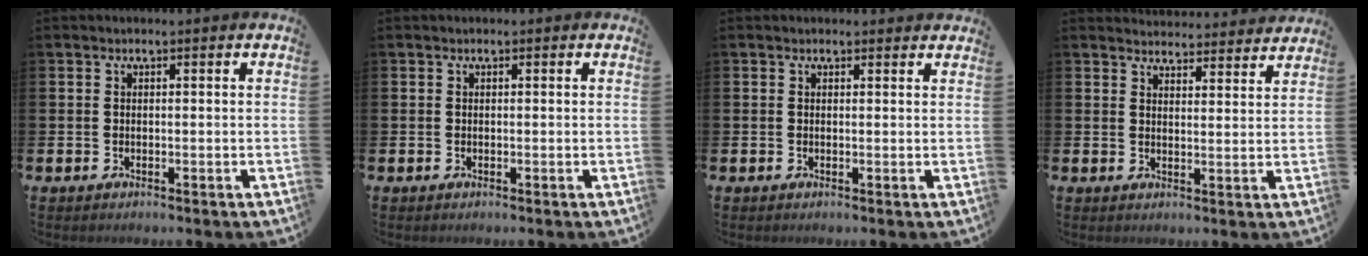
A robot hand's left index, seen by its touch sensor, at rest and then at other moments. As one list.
[{"total": 0.0}, {"total": 0.8, "force": [0.7, 0.3, 0.2], "torque": [0.004, 0.002, 0.011]}, {"total": 4.0, "force": [4.0, 0.6, -0.1], "torque": [0.007, -0.032, 0.068]}]